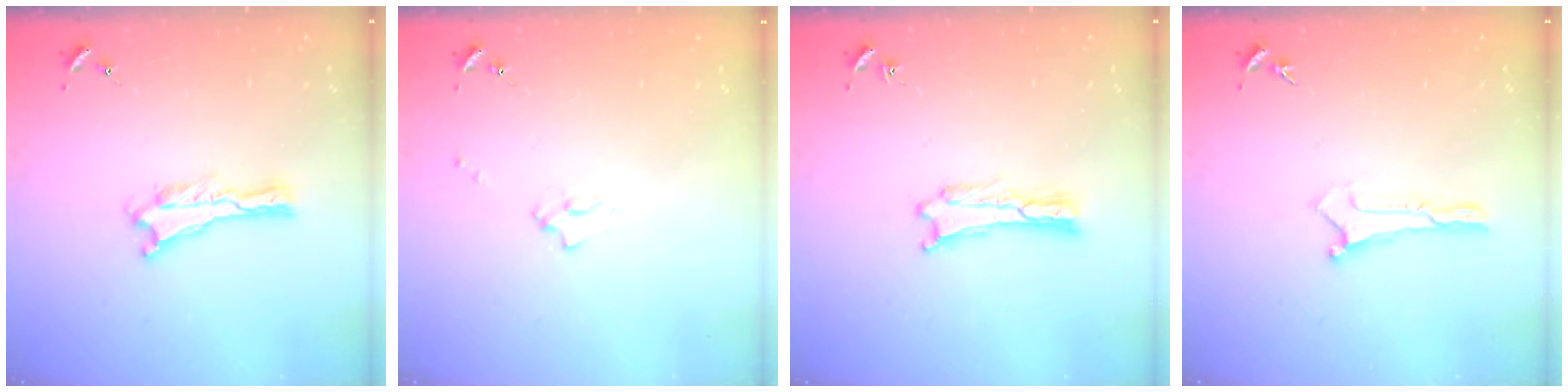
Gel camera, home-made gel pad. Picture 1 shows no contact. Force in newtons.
{"total": 1.7, "press": 1.6, "slide": 0.2}
{"total": 0.9, "press": 0.9, "slide": 0.0}
{"total": 0.0}